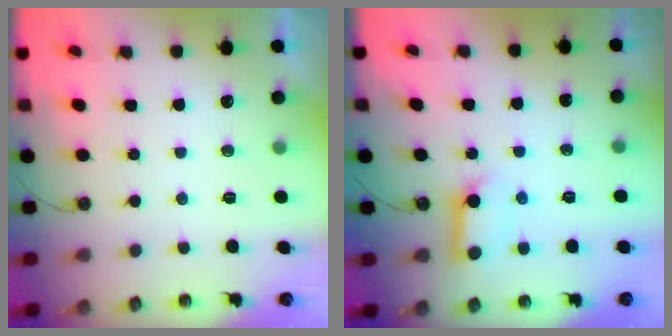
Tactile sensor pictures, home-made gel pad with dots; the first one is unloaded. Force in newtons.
{"total": 9.3, "press": 9.2, "slide": 1.0}